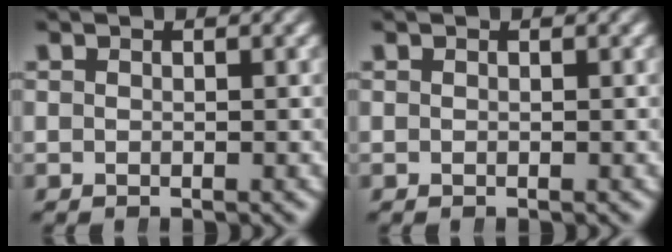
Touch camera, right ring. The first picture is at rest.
{"total": 0.0}